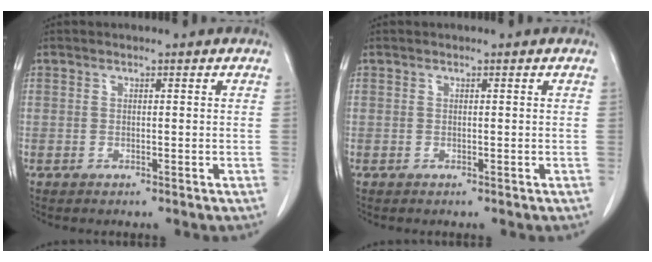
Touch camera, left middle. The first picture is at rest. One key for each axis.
{"total": 0.0}